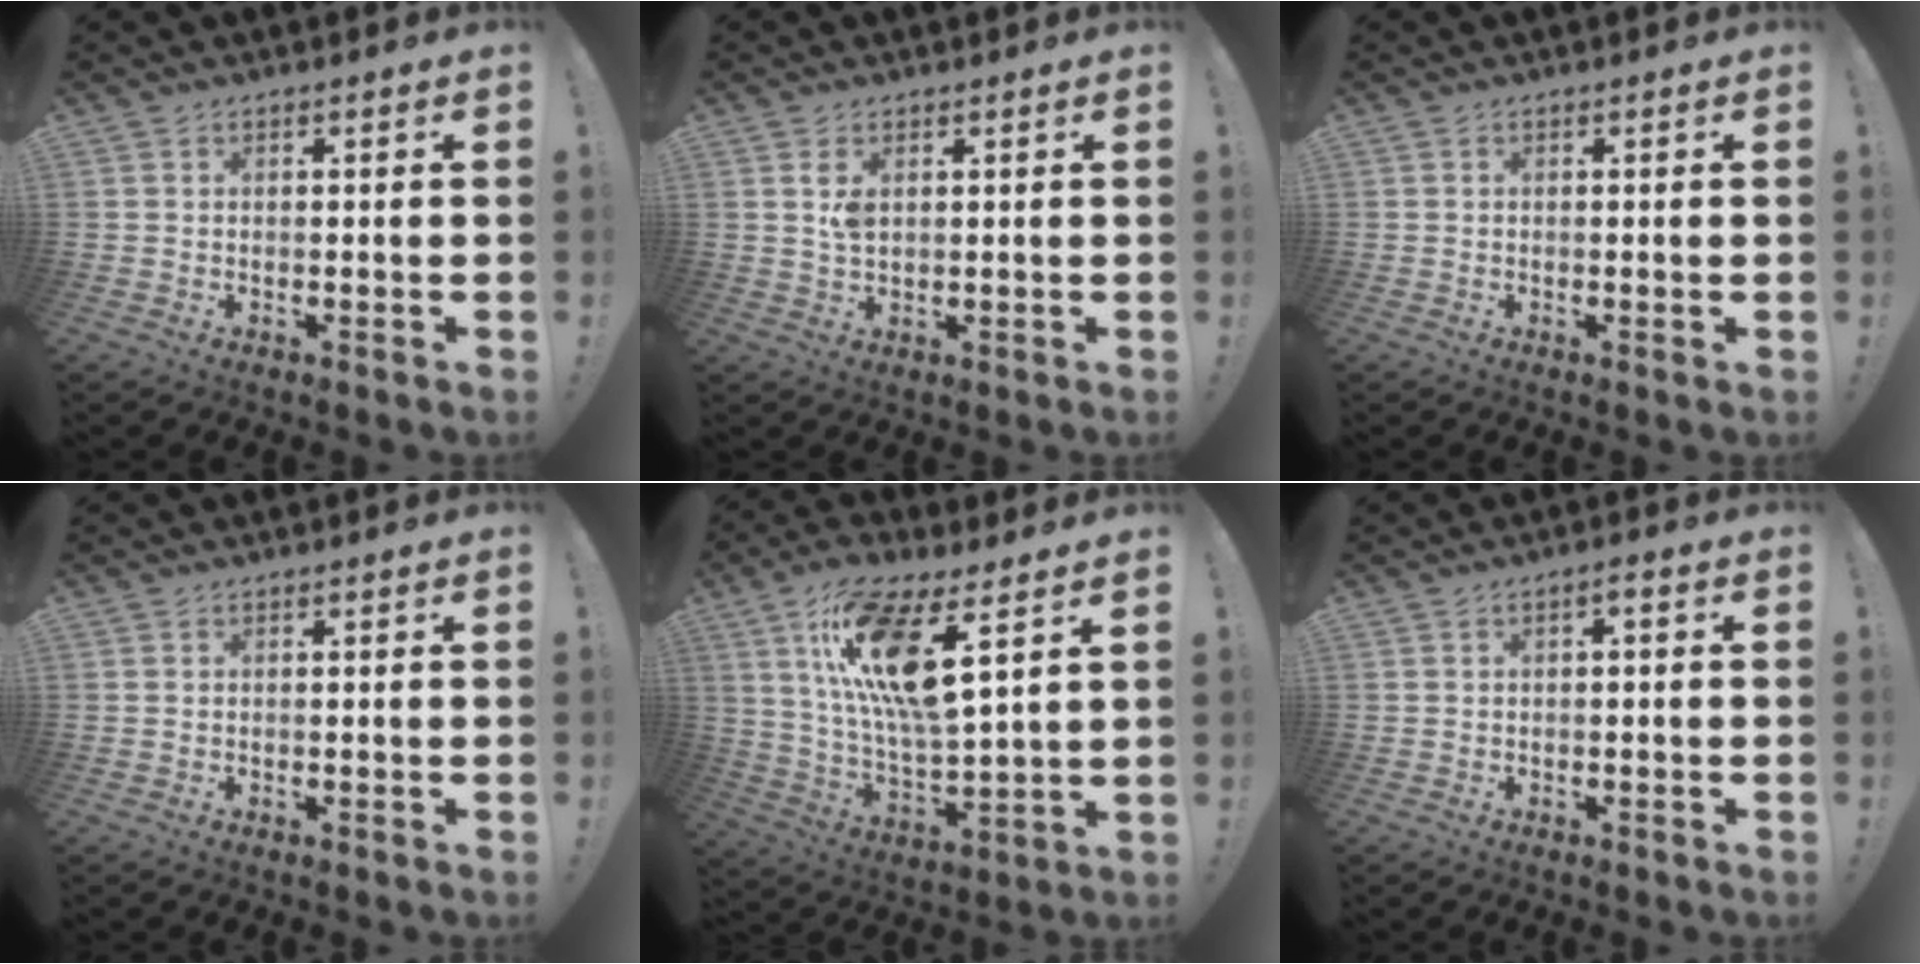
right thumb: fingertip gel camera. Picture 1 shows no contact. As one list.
[{"total": 3.4, "force": [1.2, 1.8, 2.6], "torque": [-0.047, 0.000, 0.019]}, {"total": 0.8, "force": [0.0, -0.2, 0.8], "torque": [-0.012, -0.001, -0.001]}, {"total": 0.0}, {"total": 17.1, "force": [8.3, 4.6, 14.2], "torque": [-0.278, -0.039, 0.128]}, {"total": 1.7, "force": [-0.9, 0.6, 1.3], "torque": [-0.030, 0.011, -0.017]}]